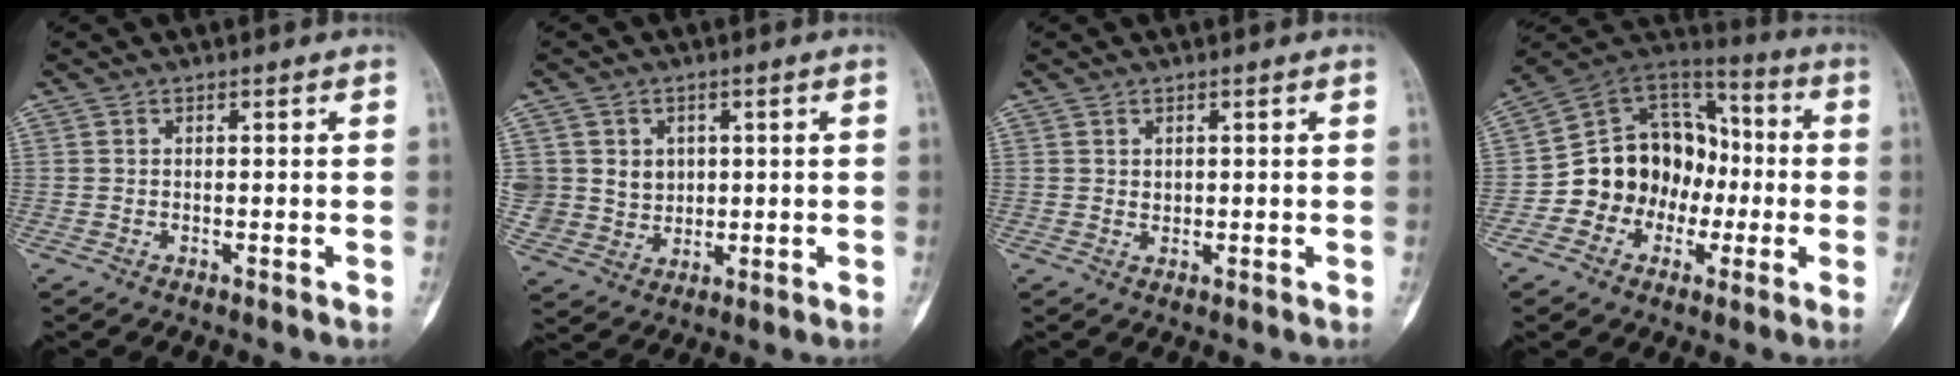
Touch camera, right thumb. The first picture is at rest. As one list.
[{"total": 7.8, "force": [1.9, 7.2, 2.3], "torque": [-0.014, -0.006, 0.045]}, {"total": 1.0, "force": [0.4, 0.8, 0.5], "torque": [-0.002, -0.002, 0.007]}, {"total": 16.2, "force": [-3.7, 14.0, 7.3], "torque": [-0.063, 0.076, -0.066]}]